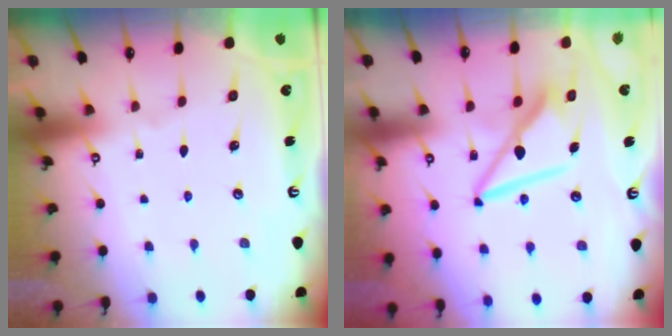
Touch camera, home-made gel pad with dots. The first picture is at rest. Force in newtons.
{"total": 9.1, "press": 9.1, "slide": 0.8}